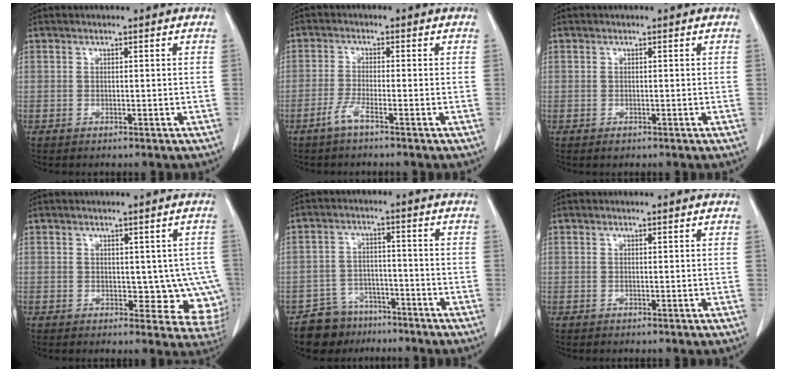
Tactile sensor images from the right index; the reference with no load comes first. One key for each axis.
{"total": 2.8, "fx": -1.9, "fy": -0.2, "fz": 2.0, "tx": -0.044, "ty": -0.003, "tz": -0.044}
{"total": 0.5, "fx": -0.3, "fy": 0.4, "fz": 0.2, "tx": -0.001, "ty": 0.002, "tz": -0.004}
{"total": 7.1, "fx": -0.5, "fy": 4.6, "fz": 5.3, "tx": -0.029, "ty": 0.006, "tz": 0.004}
{"total": 7.0, "fx": -5.4, "fy": 4.5, "fz": -0.2, "tx": 0.011, "ty": 0.022, "tz": -0.089}
{"total": 0.0}